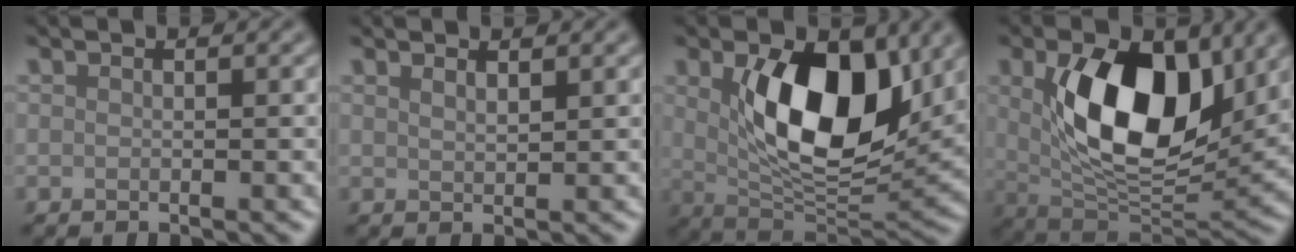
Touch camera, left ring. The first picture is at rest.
{"total": 0.8, "force": [0.8, 0.0, 0.2], "torque": [-0.006, 0.001, 0.018]}
{"total": 10.4, "force": [2.2, 5.4, 8.6], "torque": [-0.147, -0.012, 0.047]}
{"total": 11.5, "force": [2.4, 6.4, 9.2], "torque": [-0.169, -0.011, 0.050]}